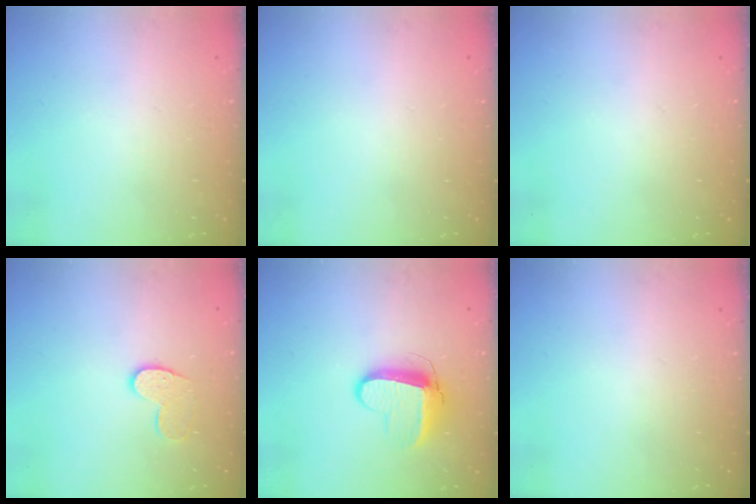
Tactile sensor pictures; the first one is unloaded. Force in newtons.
{"total": 0.0}
{"total": 0.0}
{"total": 8.3, "press": 8.3, "slide": 0.4}
{"total": 9.6, "press": 9.6, "slide": 0.9}
{"total": 0.0}